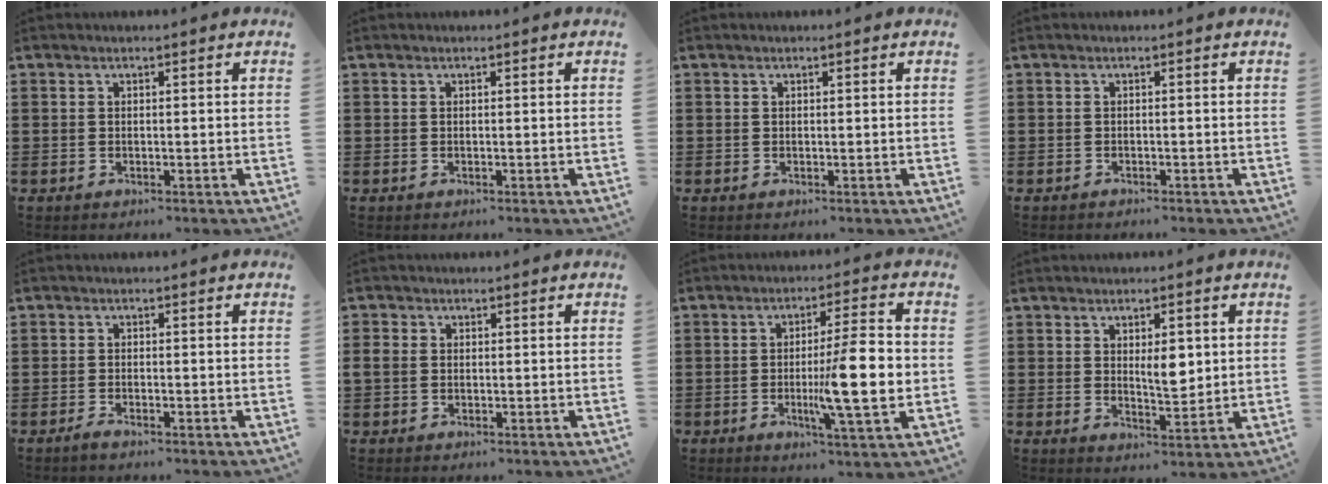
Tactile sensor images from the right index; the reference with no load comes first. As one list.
[{"total": 0.0}, {"total": 0.0}, {"total": 0.6, "force": [-0.6, 0.0, 0.0], "torque": [-0.002, -0.003, -0.013]}, {"total": 1.1, "force": [-1.0, 0.0, 0.5], "torque": [-0.019, -0.006, -0.020]}, {"total": 1.4, "force": [-0.1, 1.2, 0.7], "torque": [-0.017, 0.005, -0.002]}, {"total": 11.9, "force": [-1.2, 1.9, 11.7], "torque": [-0.188, -0.009, -0.024]}, {"total": 4.4, "force": [1.0, 1.9, 3.8], "torque": [-0.062, -0.001, 0.013]}]